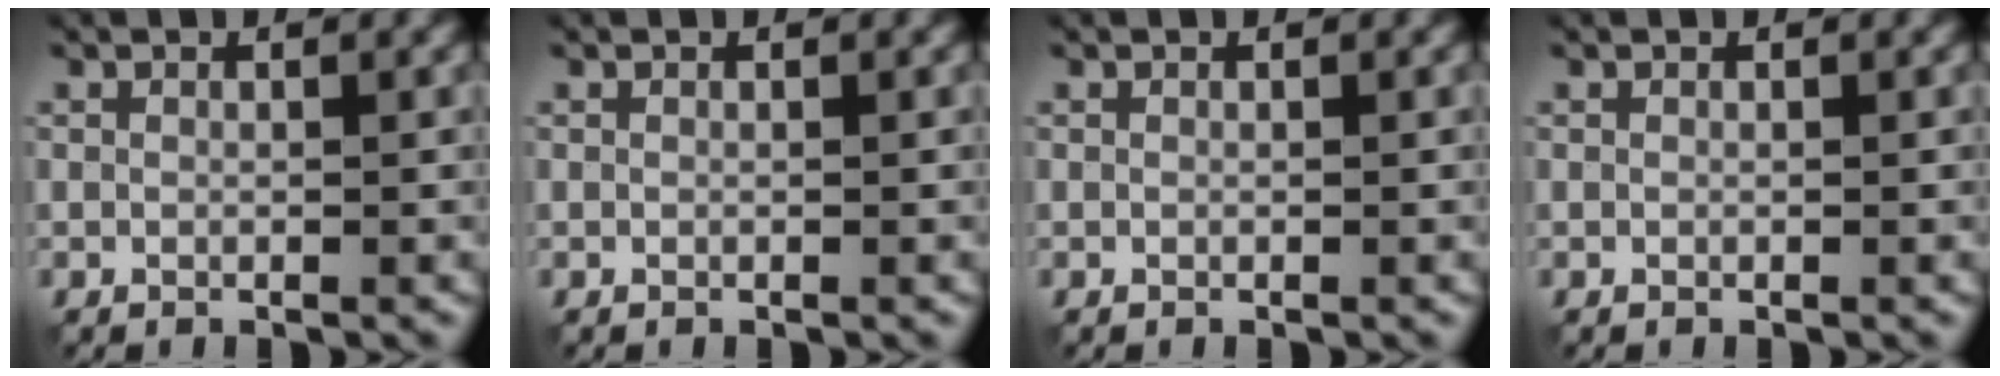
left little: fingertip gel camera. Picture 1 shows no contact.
{"total": 0.0}
{"total": 0.0}
{"total": 0.0}